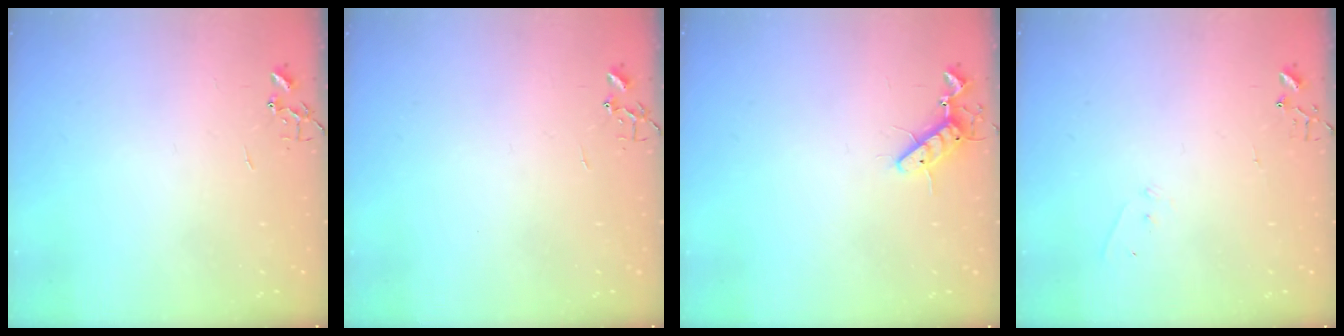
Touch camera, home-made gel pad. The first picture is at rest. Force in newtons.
{"total": 0.0}
{"total": 8.5, "press": 8.4, "slide": 1.5}
{"total": 4.0, "press": 4.0, "slide": 0.2}